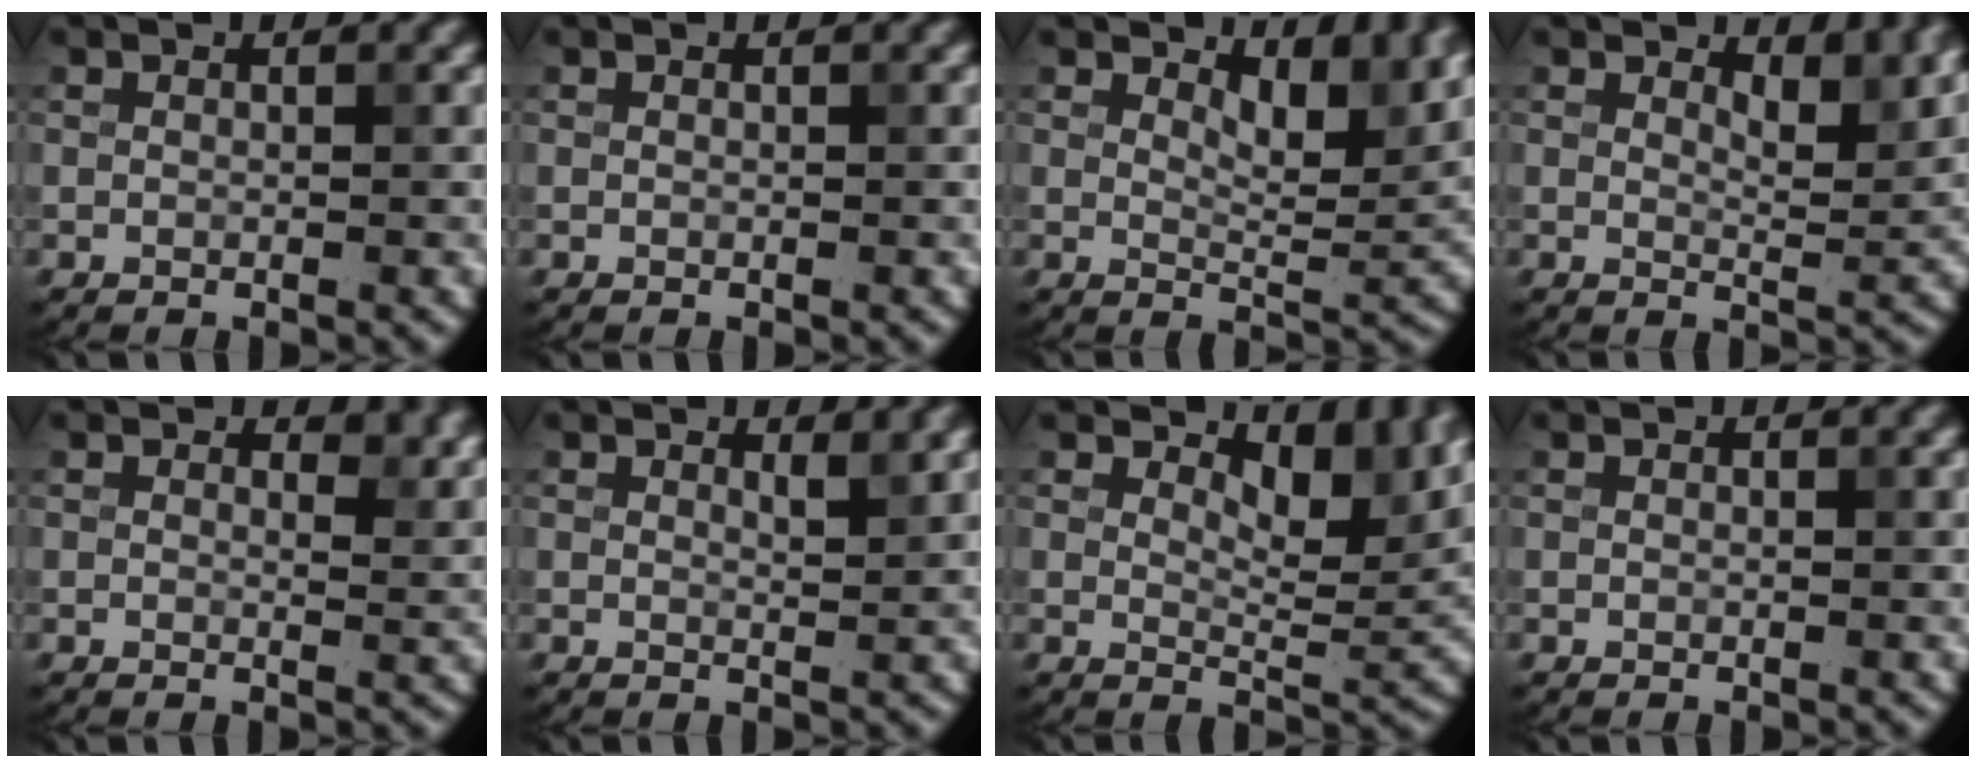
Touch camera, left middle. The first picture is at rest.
{"total": 0.0}
{"total": 5.3, "force": [3.5, 2.1, 3.3], "torque": [-0.050, -0.009, 0.047]}
{"total": 3.0, "force": [2.2, 1.0, 1.8], "torque": [-0.029, -0.006, 0.028]}
{"total": 2.1, "force": [1.5, 1.0, 1.1], "torque": [-0.016, -0.009, 0.018]}
{"total": 1.1, "force": [0.9, 0.2, 0.6], "torque": [-0.008, -0.001, 0.014]}
{"total": 7.3, "force": [4.6, 3.0, 4.8], "torque": [-0.064, -0.004, 0.071]}
{"total": 0.0}